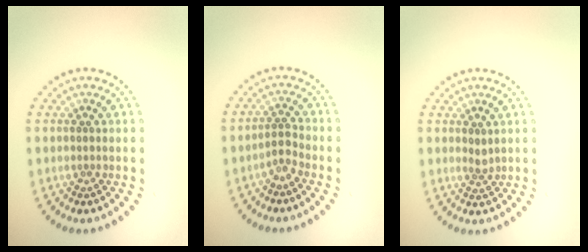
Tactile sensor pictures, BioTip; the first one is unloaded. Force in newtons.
{"total": 1.6, "press": 1.0, "slide": 1.2}
{"total": 0.9, "press": 0.6, "slide": 0.7}